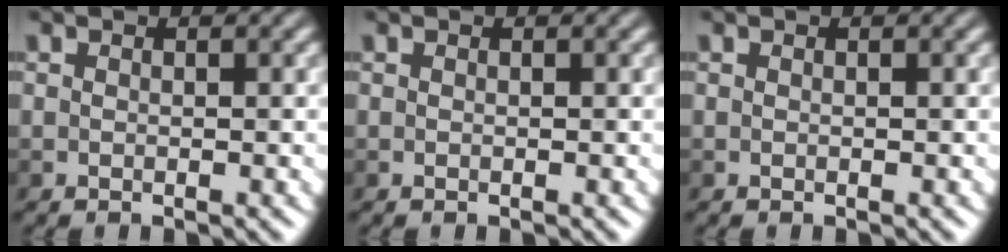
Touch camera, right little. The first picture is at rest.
{"total": 0.0}
{"total": 0.0}